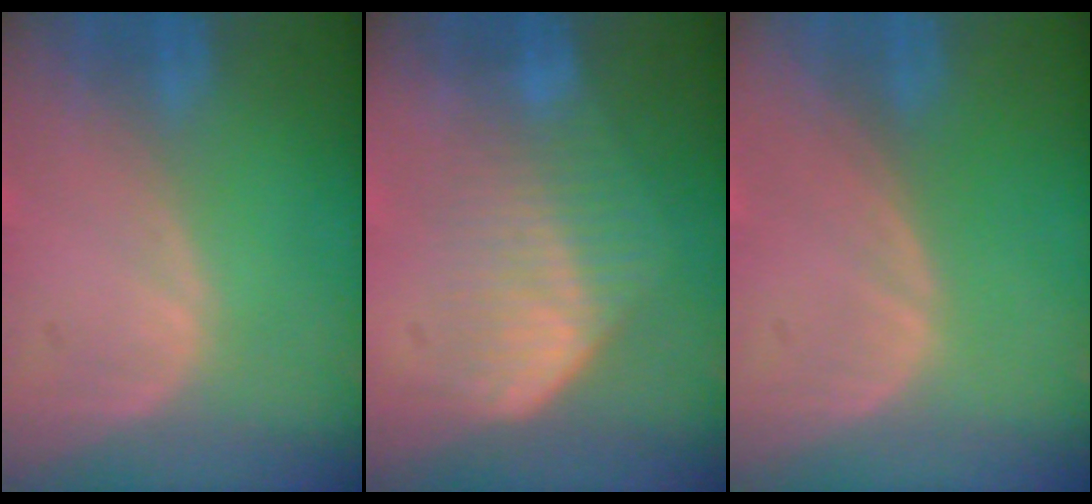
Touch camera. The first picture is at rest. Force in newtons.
{"total": 7.6, "press": 6.3, "slide": 4.2}
{"total": 0.0}